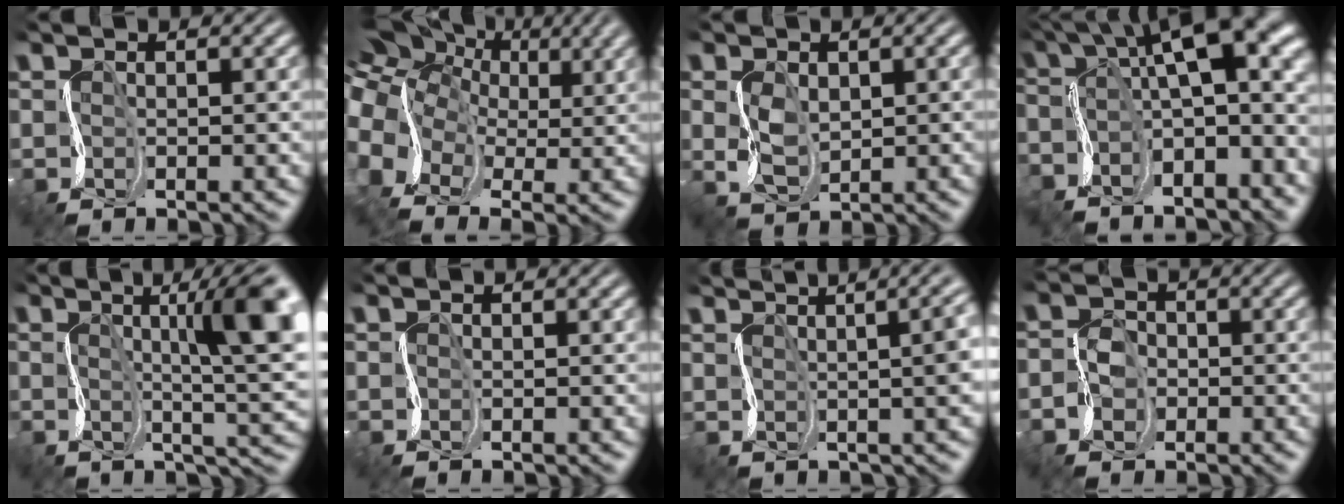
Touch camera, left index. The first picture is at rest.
{"total": 12.8, "force": [3.3, 10.3, 6.8], "torque": [-0.165, 0.021, 0.057]}
{"total": 1.4, "force": [1.0, 1.0, 0.3], "torque": [-0.029, 0.010, 0.021]}
{"total": 13.1, "force": [-2.1, 5.2, 11.9], "torque": [-0.198, 0.022, -0.028]}
{"total": 9.4, "force": [2.1, 2.0, 8.9], "torque": [-0.127, 0.007, 0.035]}
{"total": 0.0}
{"total": 9.4, "force": [2.5, 4.6, 7.8], "torque": [-0.033, 0.058, 0.005]}
{"total": 1.8, "force": [-1.0, 1.4, 0.3], "torque": [-0.018, 0.009, -0.029]}